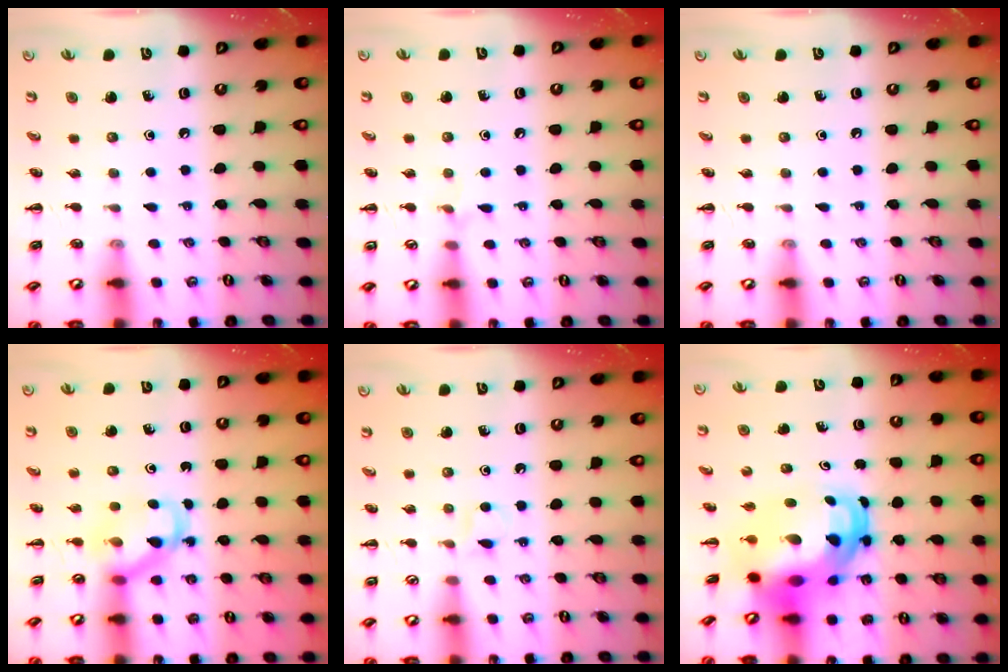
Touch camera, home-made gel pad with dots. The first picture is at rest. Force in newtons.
{"total": 4.6, "press": 4.5, "slide": 1.1}
{"total": 0.0}
{"total": 4.1, "press": 4.0, "slide": 0.7}
{"total": 3.2, "press": 3.0, "slide": 1.1}
{"total": 9.0, "press": 8.6, "slide": 2.5}